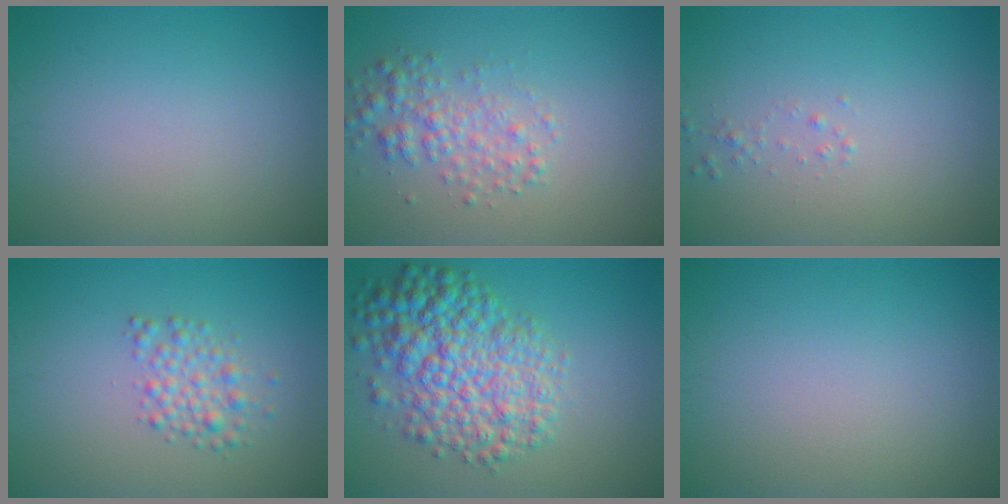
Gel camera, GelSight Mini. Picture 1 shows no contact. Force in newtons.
{"total": 2.7, "press": 2.7, "slide": 0.0}
{"total": 0.7, "press": 0.6, "slide": 0.1}
{"total": 2.4, "press": 2.4, "slide": 0.1}
{"total": 7.7, "press": 7.7, "slide": 0.2}
{"total": 0.0}